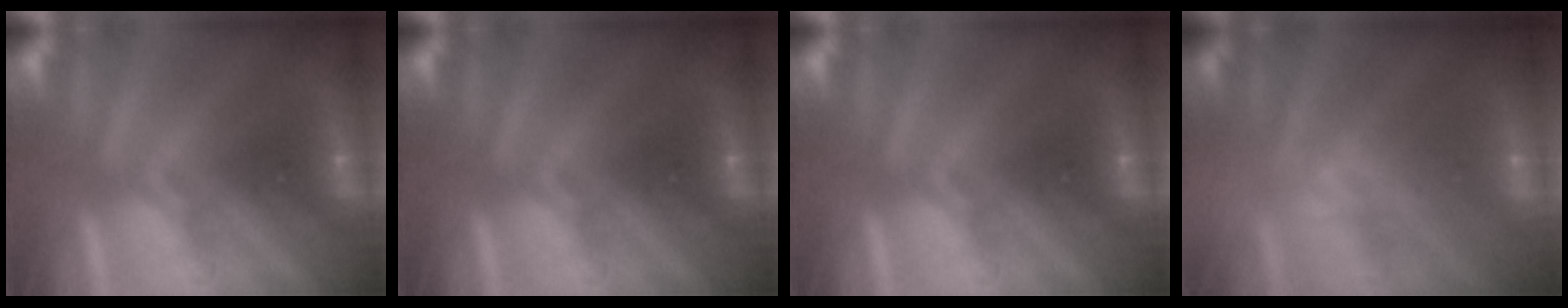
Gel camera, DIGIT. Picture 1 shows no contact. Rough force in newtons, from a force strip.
{"total": 0.0}
{"total": 0.0}
{"total": 2.4}